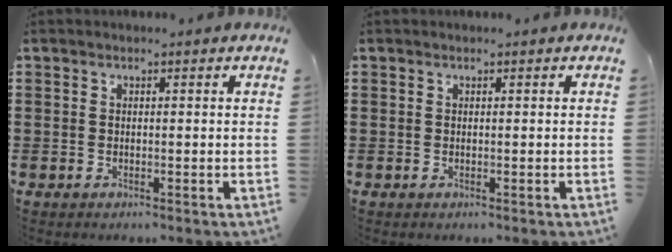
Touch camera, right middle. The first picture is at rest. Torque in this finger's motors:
{"motor_torque": [0.00, 0.02, -0.02, 0.00]}